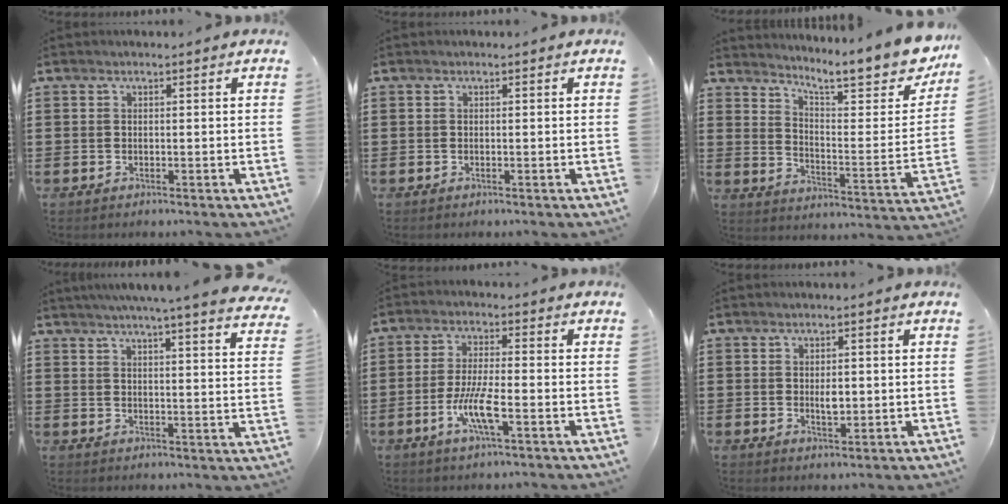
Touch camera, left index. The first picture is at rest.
{"total": 0.0}
{"total": 9.5, "force": [7.8, 1.6, 5.2], "torque": [-0.092, -0.063, 0.123]}
{"total": 4.7, "force": [4.2, -0.7, 2.0], "torque": [-0.050, -0.029, 0.069]}
{"total": 6.8, "force": [-2.6, 1.3, 6.1], "torque": [-0.134, -0.013, -0.055]}
{"total": 2.2, "force": [0.1, 0.9, 2.0], "torque": [-0.031, -0.002, -0.002]}